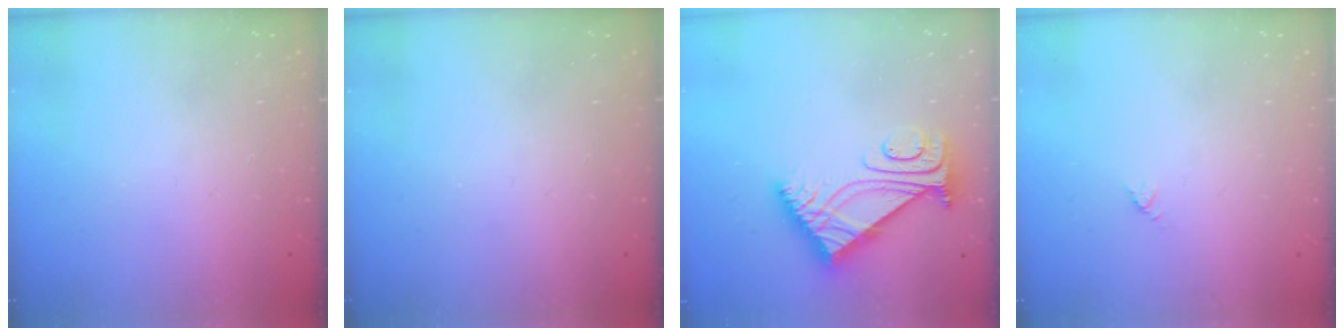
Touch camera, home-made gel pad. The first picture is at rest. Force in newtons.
{"total": 0.0}
{"total": 8.1, "press": 8.1, "slide": 1.0}
{"total": 2.9, "press": 2.9, "slide": 0.3}